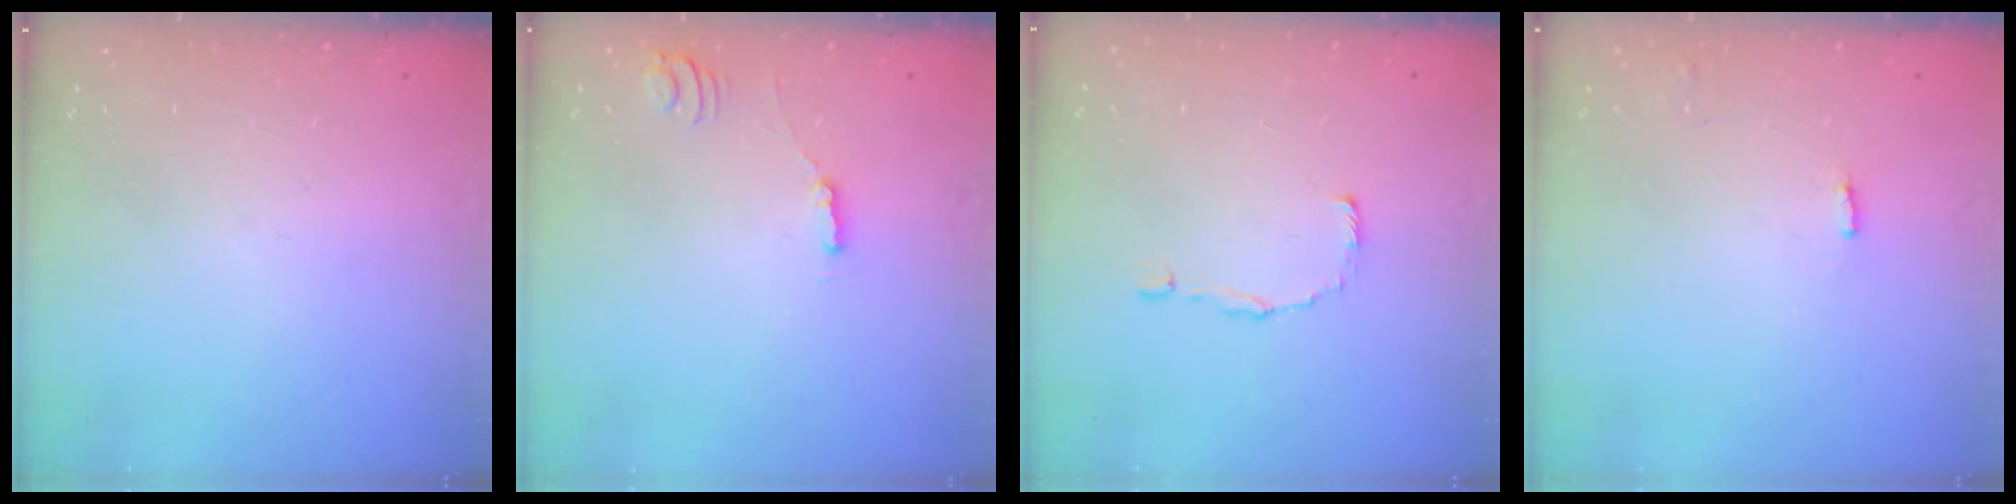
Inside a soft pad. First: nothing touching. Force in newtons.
{"total": 0.9, "press": 0.9, "slide": 0.3}
{"total": 2.0, "press": 2.0, "slide": 0.1}
{"total": 1.3, "press": 1.3, "slide": 0.2}